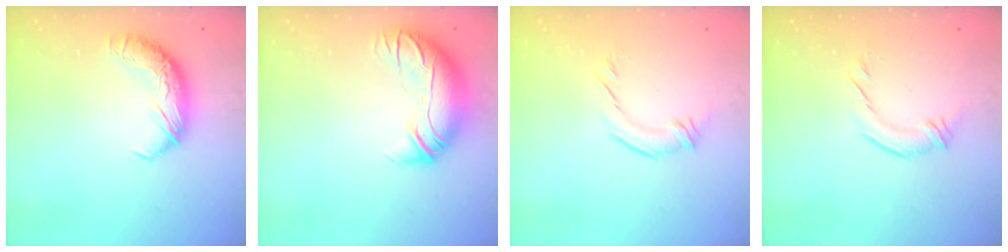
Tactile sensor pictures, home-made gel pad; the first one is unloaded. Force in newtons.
{"total": 2.9, "press": 0.5, "slide": 2.9}
{"total": 2.4, "press": 2.2, "slide": 1.1}
{"total": 2.4, "press": 2.2, "slide": 1.1}